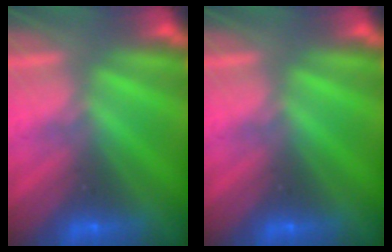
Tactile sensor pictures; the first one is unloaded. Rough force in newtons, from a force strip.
{"total": 0.0}